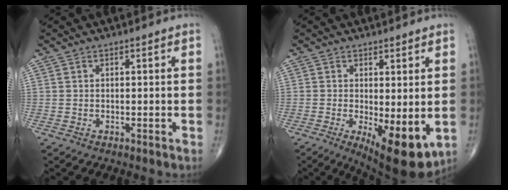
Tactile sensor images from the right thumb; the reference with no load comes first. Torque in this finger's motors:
{"motor_torque": [-0.30, 0.89, 0.52, 0.38, 0.07]}